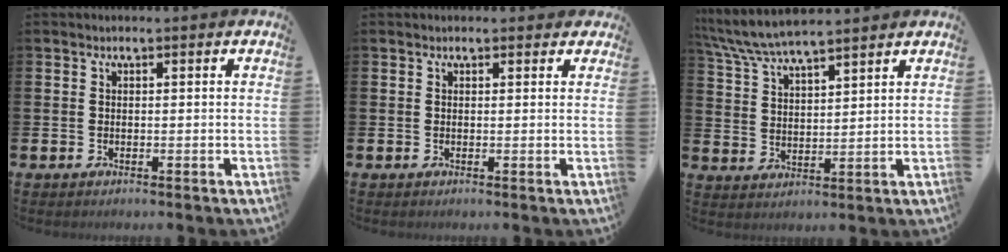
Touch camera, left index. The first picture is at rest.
{"total": 0.6, "force": [0.4, 0.4, 0.1], "torque": [0.003, 0.004, 0.005]}
{"total": 6.6, "force": [6.3, 0.7, 2.0], "torque": [-0.065, -0.025, 0.114]}